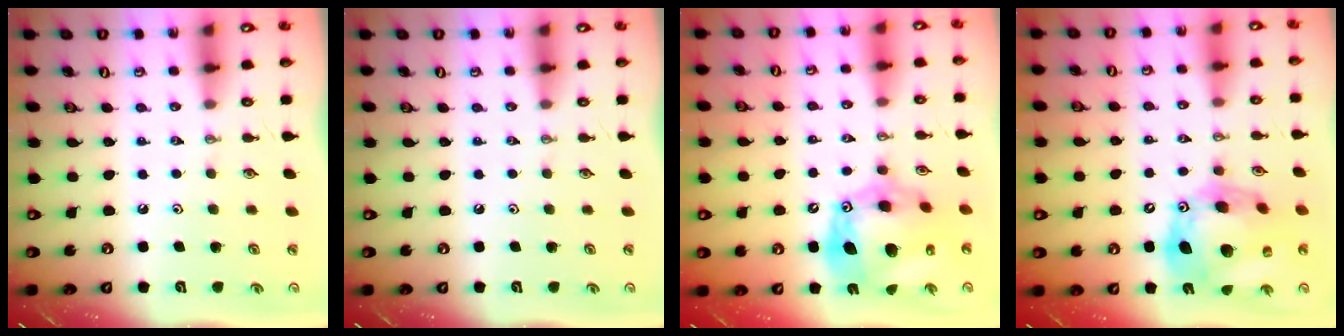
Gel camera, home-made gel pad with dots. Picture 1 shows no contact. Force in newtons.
{"total": 0.0}
{"total": 19.3, "press": 19.2, "slide": 1.9}
{"total": 19.6, "press": 19.4, "slide": 2.7}